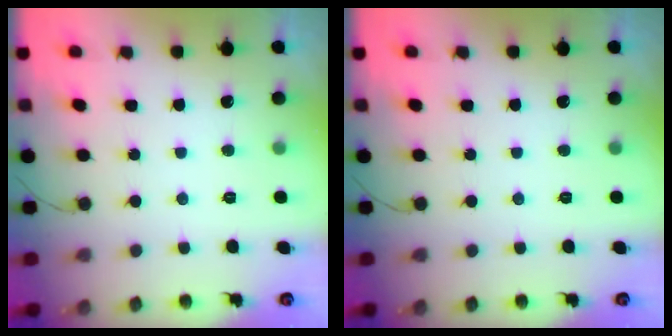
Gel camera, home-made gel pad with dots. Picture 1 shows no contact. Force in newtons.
{"total": 0.0}